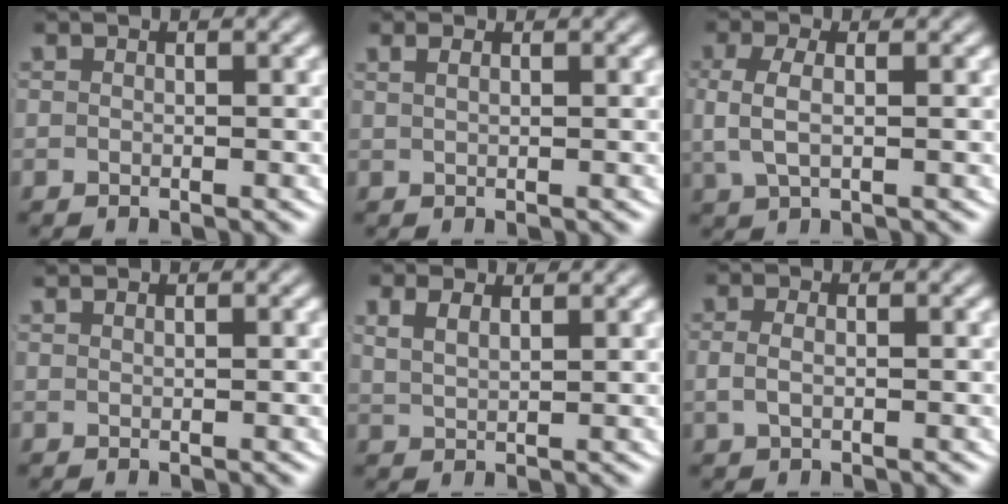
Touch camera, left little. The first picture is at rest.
{"total": 0.8, "force": [0.5, -0.1, 0.6], "torque": [-0.008, -0.001, 0.014]}
{"total": 3.1, "force": [0.4, 1.5, 2.7], "torque": [-0.065, -0.004, 0.013]}
{"total": 0.9, "force": [0.8, -0.4, 0.2], "torque": [0.000, 0.000, 0.018]}
{"total": 2.1, "force": [1.7, 0.6, 1.1], "torque": [-0.023, -0.006, 0.039]}
{"total": 1.4, "force": [-0.2, 0.7, 1.2], "torque": [-0.030, -0.008, 0.003]}